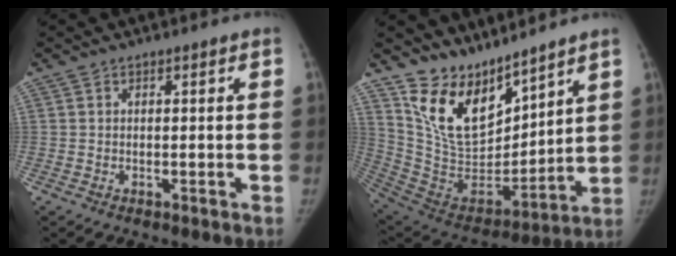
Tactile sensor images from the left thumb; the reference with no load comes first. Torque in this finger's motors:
{"motor_torque": [1.77, 1.70, 1.16, -1.62, 0.08]}